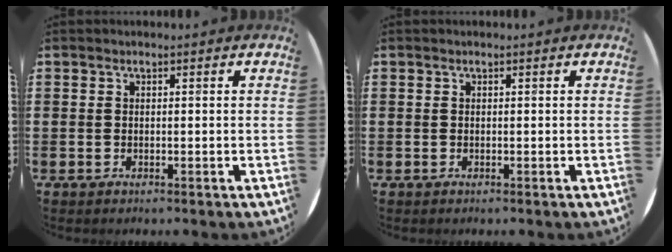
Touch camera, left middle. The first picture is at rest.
{"total": 0.0}